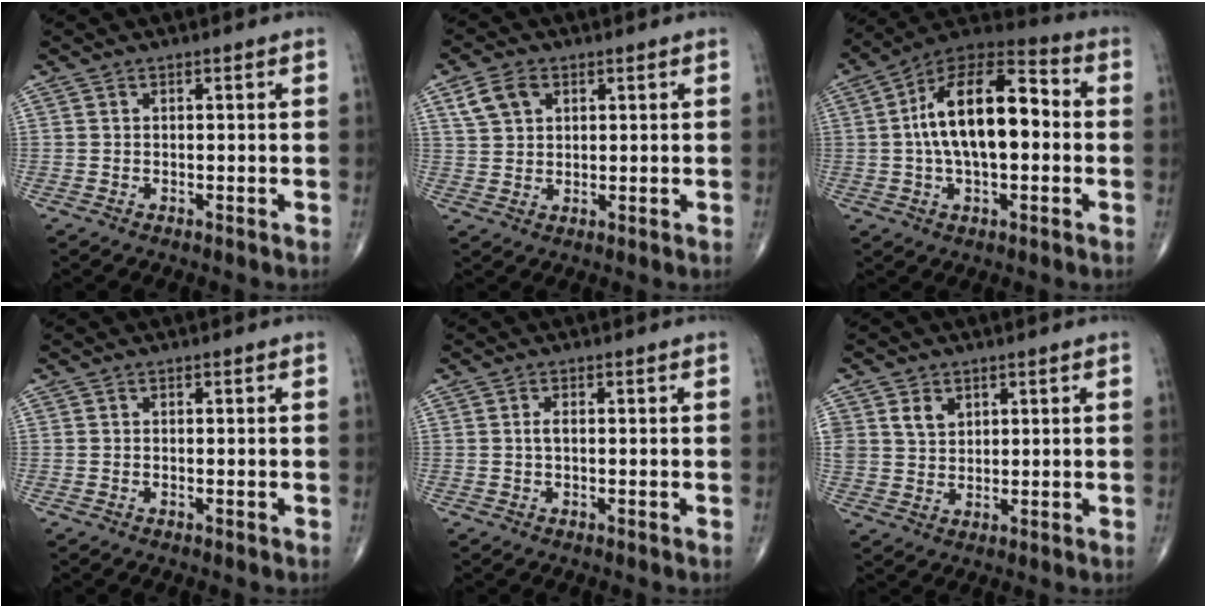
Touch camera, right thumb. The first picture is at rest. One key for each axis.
{"total": 5.7, "fx": 2.6, "fy": 3.9, "fz": 3.2, "tx": -0.051, "ty": -0.001, "tz": 0.053}
{"total": 18.3, "fx": 0.8, "fy": 9.0, "fz": 15.9, "tx": -0.258, "ty": 0.039, "tz": 0.002}
{"total": 0.0}
{"total": 1.1, "fx": 0.0, "fy": 0.4, "fz": 1.0, "tx": -0.019, "ty": 0.000, "tz": -0.002}
{"total": 4.8, "fx": 2.3, "fy": 3.7, "fz": 2.2, "tx": -0.022, "ty": -0.016, "tz": 0.046}